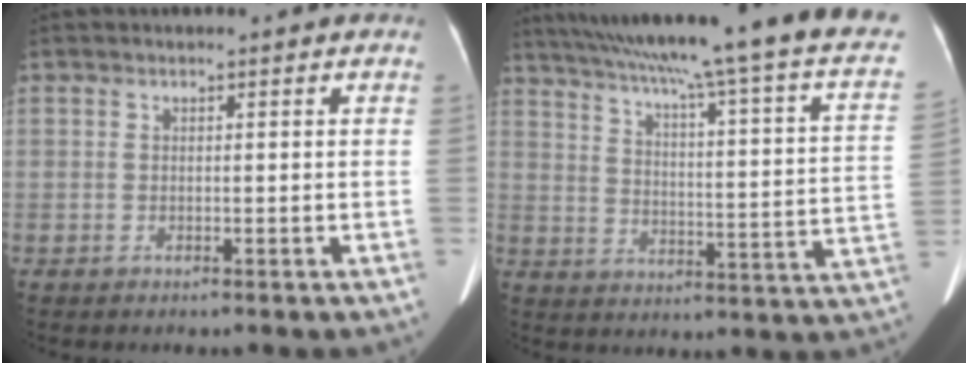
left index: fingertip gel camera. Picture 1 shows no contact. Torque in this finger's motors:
{"motor_torque": [0.00, -1.45, 0.24, 0.17]}